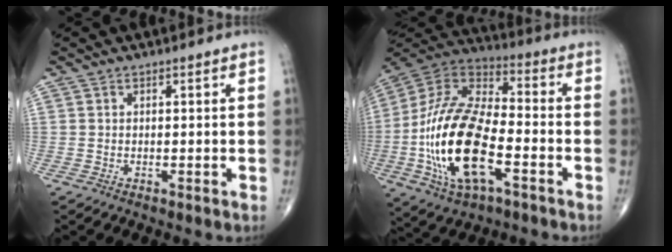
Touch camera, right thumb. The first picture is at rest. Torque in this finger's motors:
{"motor_torque": [0.45, 1.29, 2.27, -0.49, 0.30]}